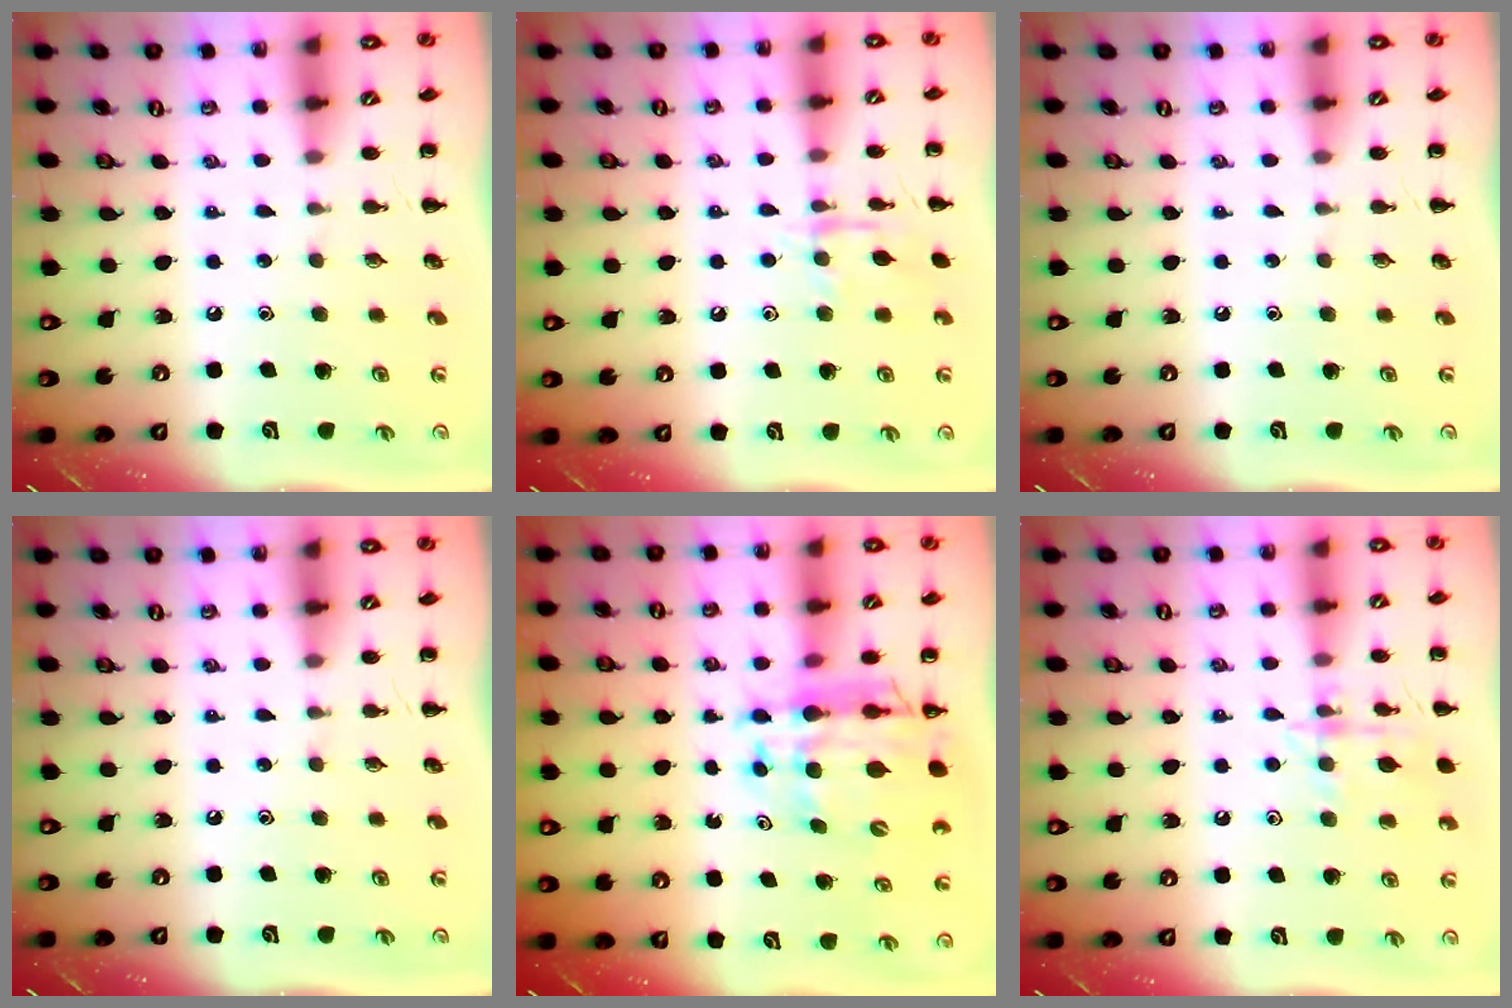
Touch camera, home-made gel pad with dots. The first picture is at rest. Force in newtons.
{"total": 9.1, "press": 9.1, "slide": 0.7}
{"total": 0.0}
{"total": 0.0}
{"total": 11.4, "press": 11.0, "slide": 2.9}
{"total": 12.2, "press": 12.1, "slide": 1.0}